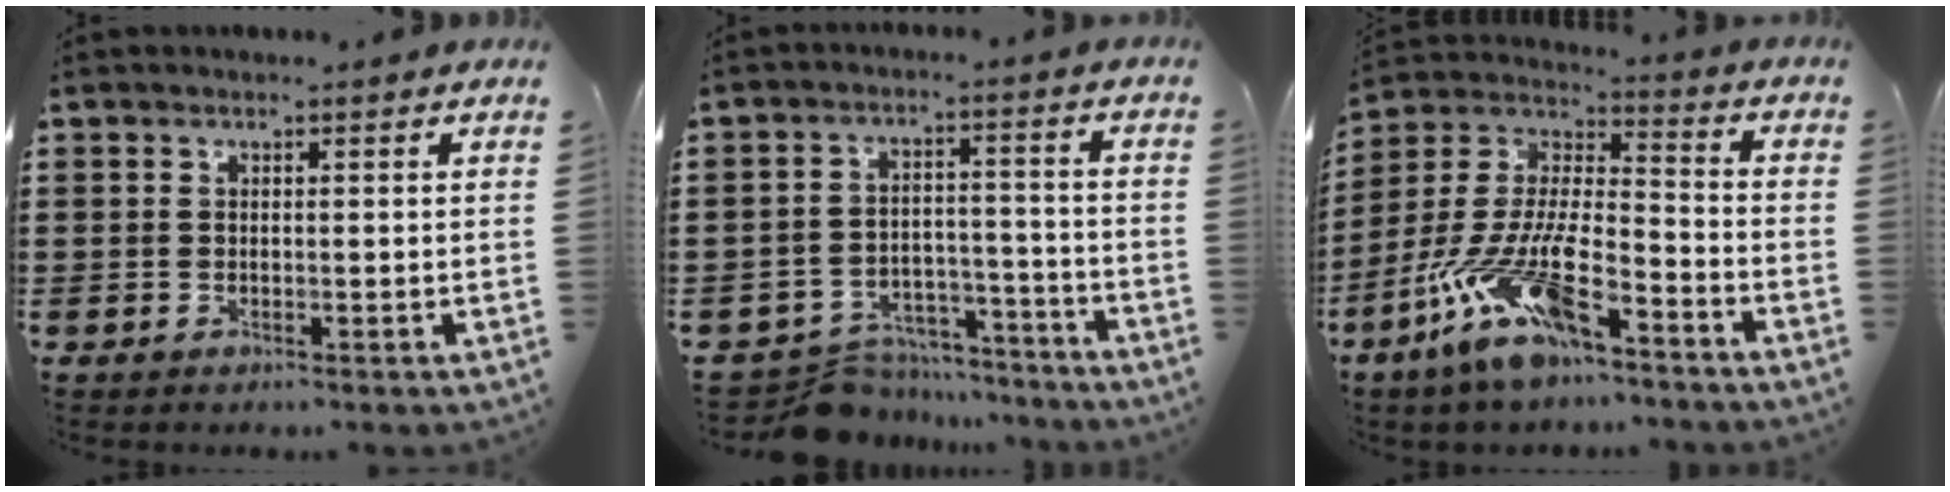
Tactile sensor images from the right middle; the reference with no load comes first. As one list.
[{"total": 6.7, "force": [-6.5, 1.4, 0.7], "torque": [-0.014, 0.019, -0.128]}, {"total": 13.2, "force": [-9.1, 3.1, 9.1], "torque": [-0.213, -0.002, -0.185]}]